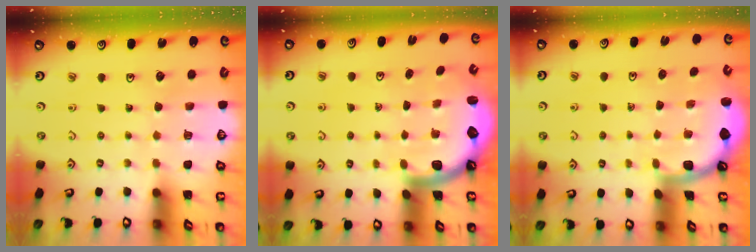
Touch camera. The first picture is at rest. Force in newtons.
{"total": 2.8, "press": 2.8, "slide": 0.5}
{"total": 1.5, "press": 1.5, "slide": 0.0}